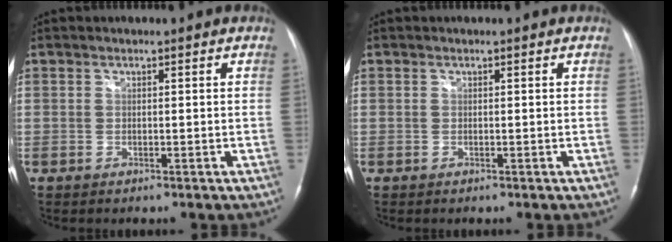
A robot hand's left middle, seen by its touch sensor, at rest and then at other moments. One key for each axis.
{"total": 0.0}